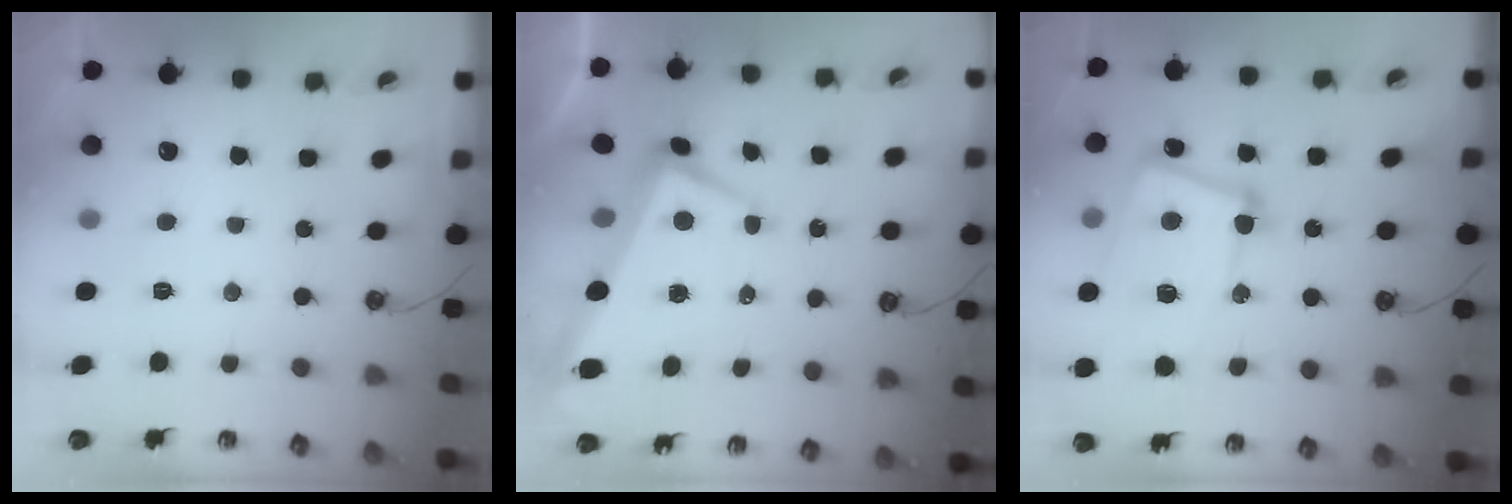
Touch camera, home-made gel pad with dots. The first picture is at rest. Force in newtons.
{"total": 1.9, "press": 1.5, "slide": 1.2}
{"total": 20.6, "press": 20.4, "slide": 2.6}